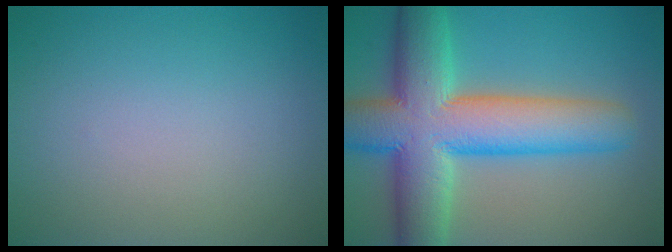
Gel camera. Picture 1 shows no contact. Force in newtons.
{"total": 12.6, "press": 12.5, "slide": 0.7}